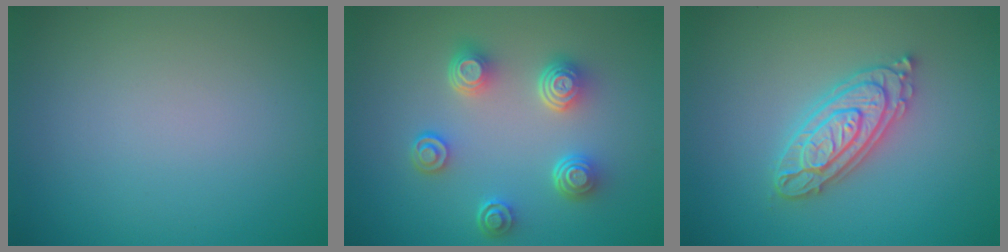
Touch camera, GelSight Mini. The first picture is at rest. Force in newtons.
{"total": 4.7, "press": 3.5, "slide": 3.1}
{"total": 4.3, "press": 4.2, "slide": 0.8}